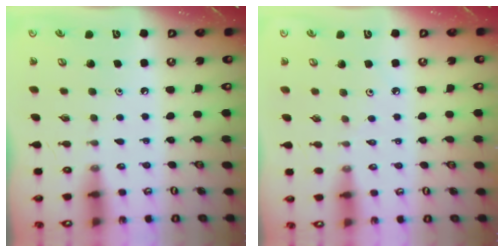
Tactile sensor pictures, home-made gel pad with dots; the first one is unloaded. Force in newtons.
{"total": 1.9, "press": 1.9, "slide": 0.4}